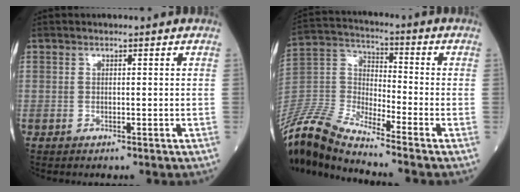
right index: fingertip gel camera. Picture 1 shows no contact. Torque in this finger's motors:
{"motor_torque": [-0.01, -0.15, 0.12, 0.02]}